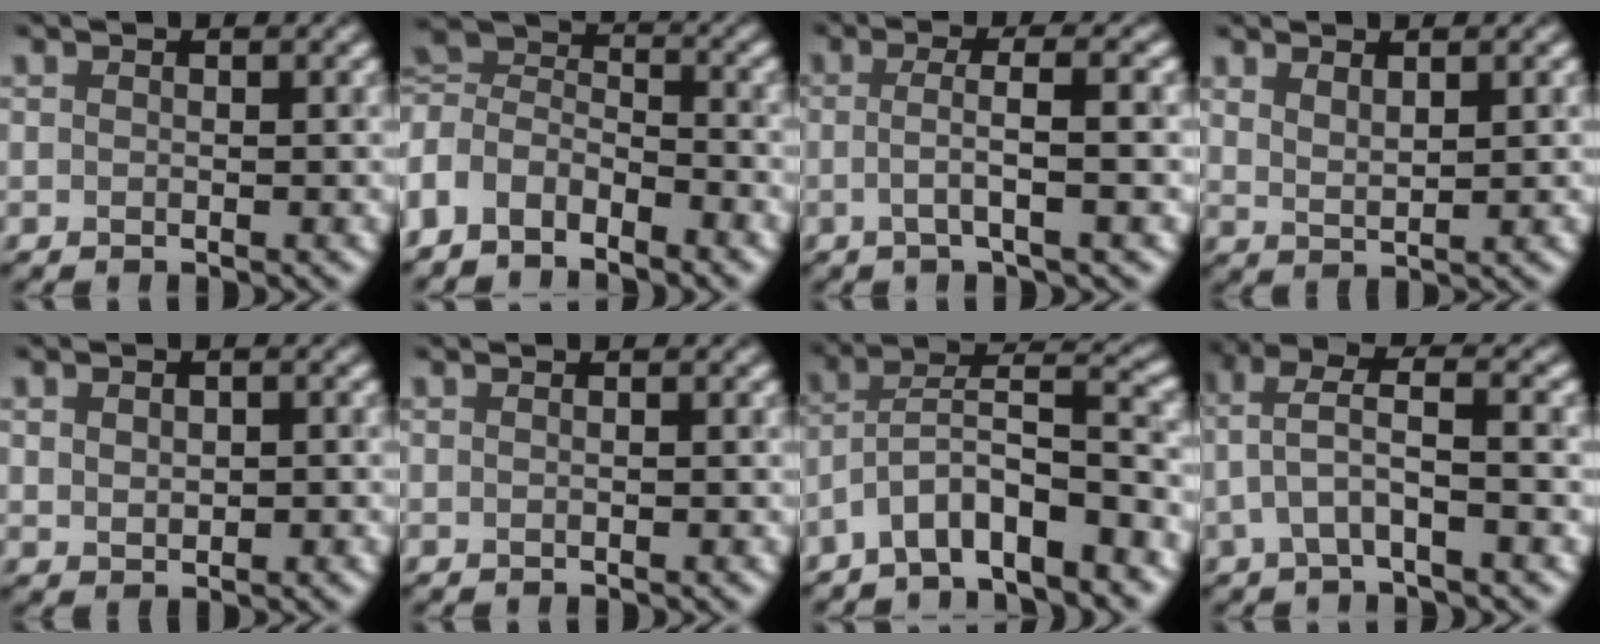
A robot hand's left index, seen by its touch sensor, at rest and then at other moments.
{"total": 4.7, "force": [-3.1, 3.0, 2.0], "torque": [-0.040, 0.003, -0.068]}
{"total": 3.2, "force": [-0.6, 0.6, 3.1], "torque": [-0.045, 0.003, -0.010]}
{"total": 1.7, "force": [1.3, 0.4, 0.9], "torque": [-0.014, -0.001, 0.031]}
{"total": 1.3, "force": [0.1, 1.0, 0.9], "torque": [-0.012, 0.000, 0.016]}
{"total": 0.8, "force": [0.2, 0.4, 0.6], "torque": [0.001, -0.005, -0.011]}
{"total": 7.3, "force": [-5.0, 1.8, 5.0], "torque": [-0.079, 0.015, -0.087]}
{"total": 3.4, "force": [-0.1, 0.7, 3.3], "torque": [-0.076, 0.018, -0.002]}